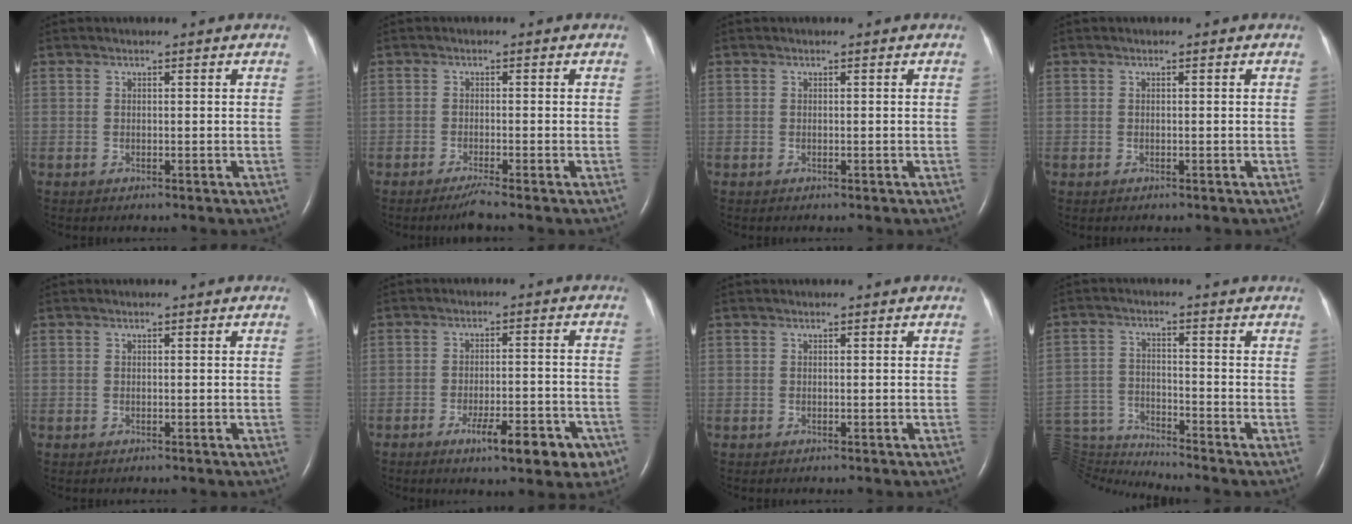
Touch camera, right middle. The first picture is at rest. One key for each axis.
{"total": 2.1, "fx": -1.7, "fy": -0.7, "fz": 1.2, "tx": -0.027, "ty": -0.004, "tz": -0.034}
{"total": 0.0}
{"total": 0.0}
{"total": 0.0}
{"total": 9.4, "fx": -5.3, "fy": 2.5, "fz": 7.3, "tx": -0.093, "ty": -0.002, "tz": -0.070}
{"total": 0.0}
{"total": 9.3, "fx": -9.0, "fy": -2.2, "fz": -0.3, "tx": -0.002, "ty": 0.017, "tz": -0.170}